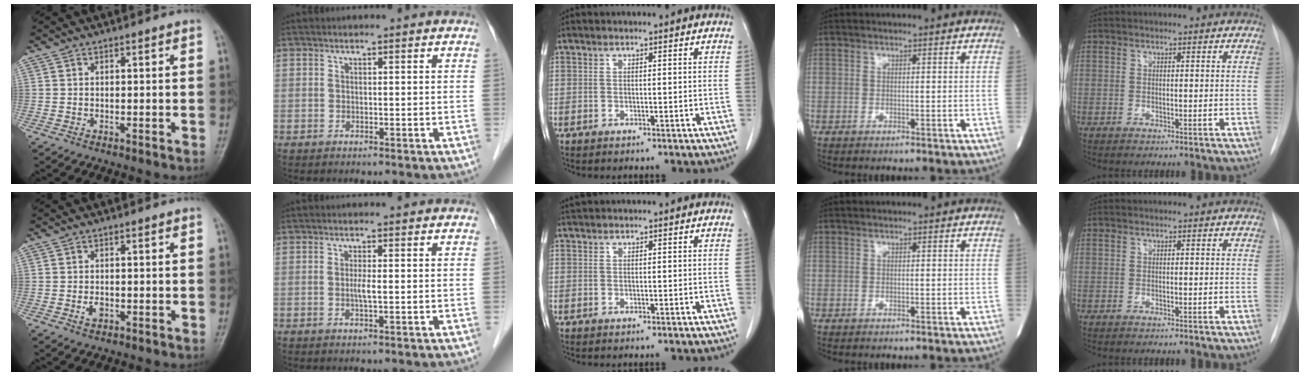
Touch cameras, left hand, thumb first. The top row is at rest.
{"thumb": {"total": 1.7, "force": [-0.4, 1.1, 1.2], "torque": [-0.018, 0.000, -0.007]}, "index": {"total": 1.6, "force": [-0.1, 0.0, 1.6], "torque": [-0.033, -0.002, -0.003]}, "middle": {"total": 0.7, "force": [0.6, -0.1, 0.0], "torque": [-0.008, 0.009, 0.017]}}